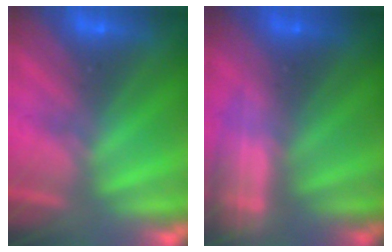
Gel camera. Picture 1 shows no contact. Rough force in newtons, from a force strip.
{"total": 2.4}